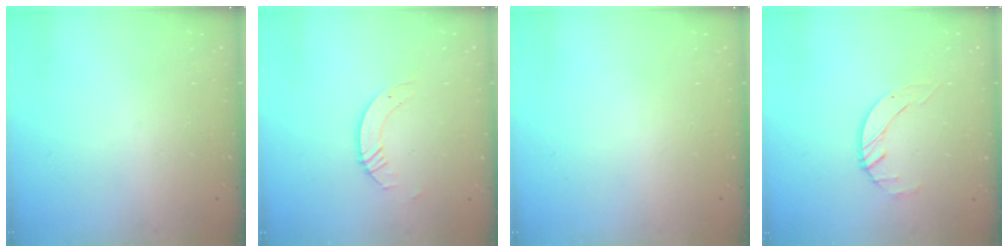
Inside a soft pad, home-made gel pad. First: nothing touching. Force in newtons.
{"total": 3.7, "press": 3.6, "slide": 0.4}
{"total": 0.0}
{"total": 2.1, "press": 2.0, "slide": 0.3}